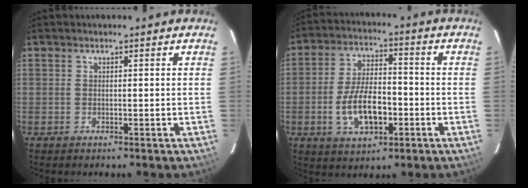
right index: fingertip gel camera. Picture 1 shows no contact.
{"total": 10.9, "force": [-3.4, 5.4, 8.8], "torque": [-0.175, 0.005, -0.049]}